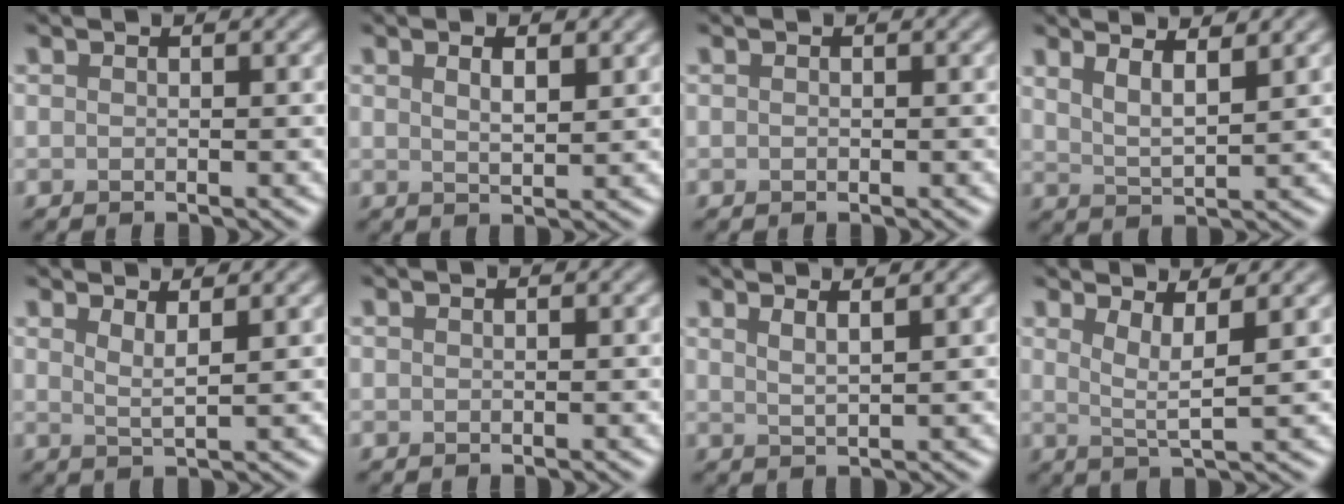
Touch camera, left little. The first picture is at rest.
{"total": 2.6, "force": [1.4, 0.9, 2.0], "torque": [-0.025, -0.002, 0.025]}
{"total": 0.0}
{"total": 3.9, "force": [3.0, 1.0, 2.4], "torque": [-0.035, 0.010, 0.042]}
{"total": 2.1, "force": [1.4, 0.5, 1.5], "torque": [-0.018, -0.004, 0.020]}
{"total": 0.0}
{"total": 2.7, "force": [1.8, 0.8, 1.8], "torque": [-0.012, 0.010, 0.009]}
{"total": 3.0, "force": [1.5, 0.5, 2.6], "torque": [-0.042, -0.006, 0.029]}